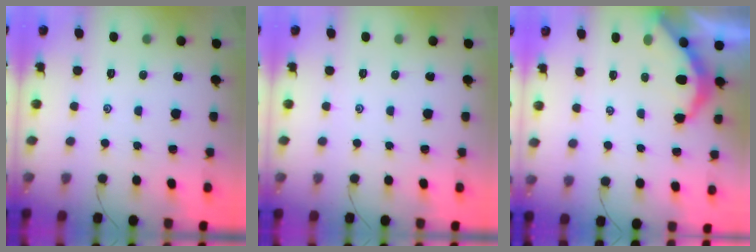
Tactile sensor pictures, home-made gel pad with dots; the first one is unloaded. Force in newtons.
{"total": 0.0}
{"total": 5.8, "press": 5.8, "slide": 0.3}